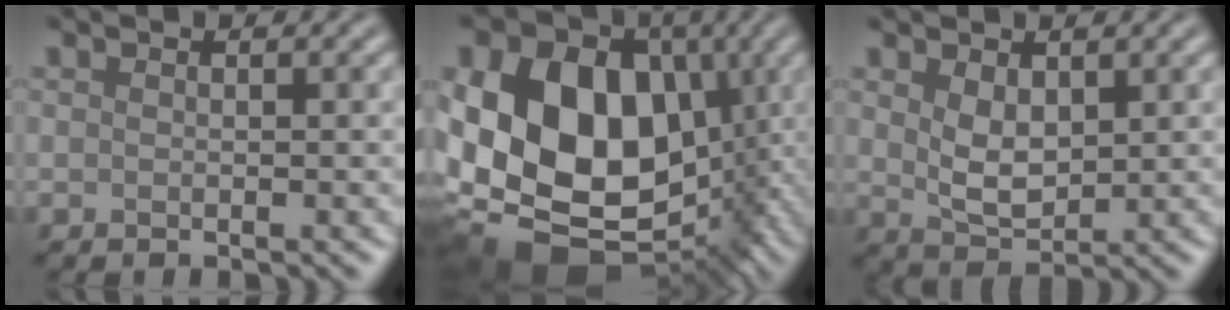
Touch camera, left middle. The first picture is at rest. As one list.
[{"total": 20.3, "force": [-0.6, 15.0, 13.7], "torque": [-0.238, 0.010, -0.016]}, {"total": 3.3, "force": [1.0, 2.0, 2.5], "torque": [-0.057, -0.004, 0.026]}]